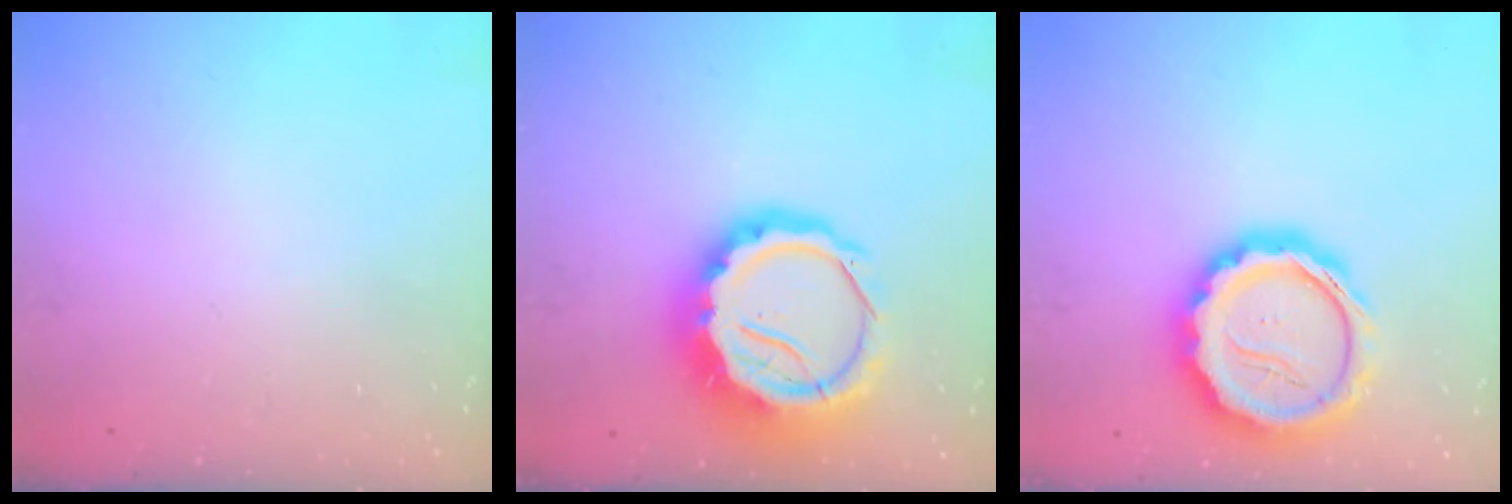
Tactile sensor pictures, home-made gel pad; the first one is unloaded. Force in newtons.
{"total": 17.1, "press": 16.7, "slide": 3.8}
{"total": 19.7, "press": 19.4, "slide": 3.8}